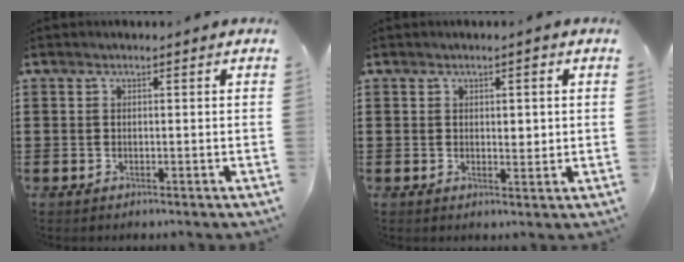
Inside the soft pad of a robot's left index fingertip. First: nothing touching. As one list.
[{"total": 2.0, "force": [0.7, 1.1, 1.4], "torque": [-0.013, 0.000, 0.007]}]